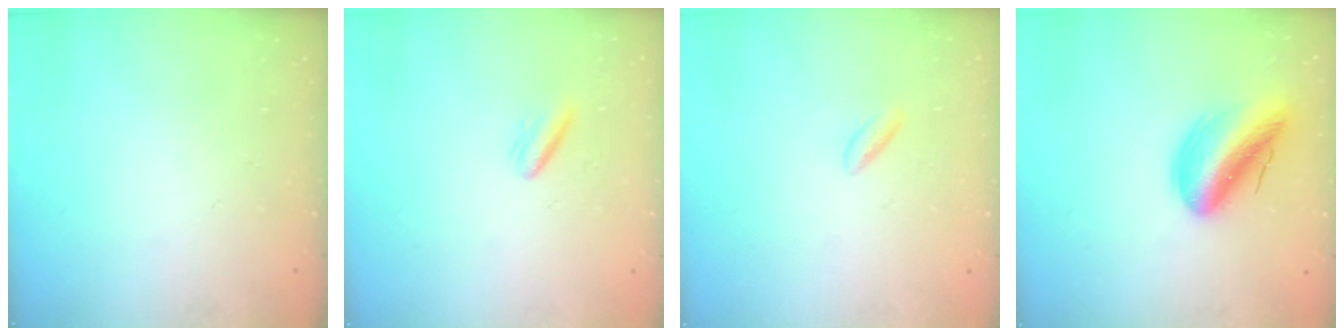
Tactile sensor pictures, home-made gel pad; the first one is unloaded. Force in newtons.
{"total": 3.0, "press": 2.8, "slide": 1.0}
{"total": 2.2, "press": 1.9, "slide": 1.2}
{"total": 13.9, "press": 13.7, "slide": 2.3}